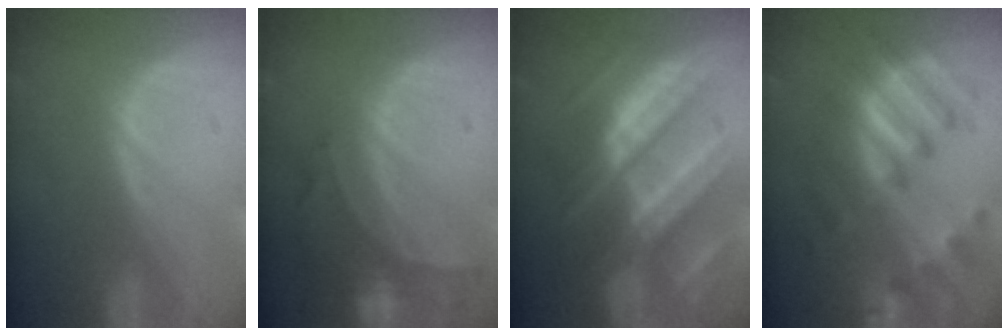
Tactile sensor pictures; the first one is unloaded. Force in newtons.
{"total": 7.2, "press": 6.4, "slide": 3.3}
{"total": 11.0, "press": 11.0, "slide": 1.1}
{"total": 8.7, "press": 8.7, "slide": 0.4}